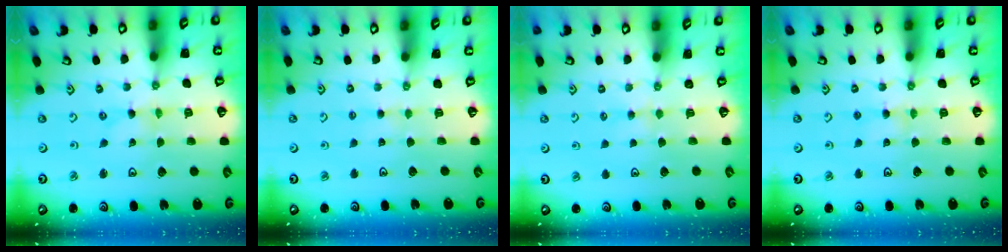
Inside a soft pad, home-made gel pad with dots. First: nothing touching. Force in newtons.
{"total": 1.8, "press": 1.7, "slide": 0.4}
{"total": 2.3, "press": 2.2, "slide": 0.5}
{"total": 2.9, "press": 2.9, "slide": 0.3}